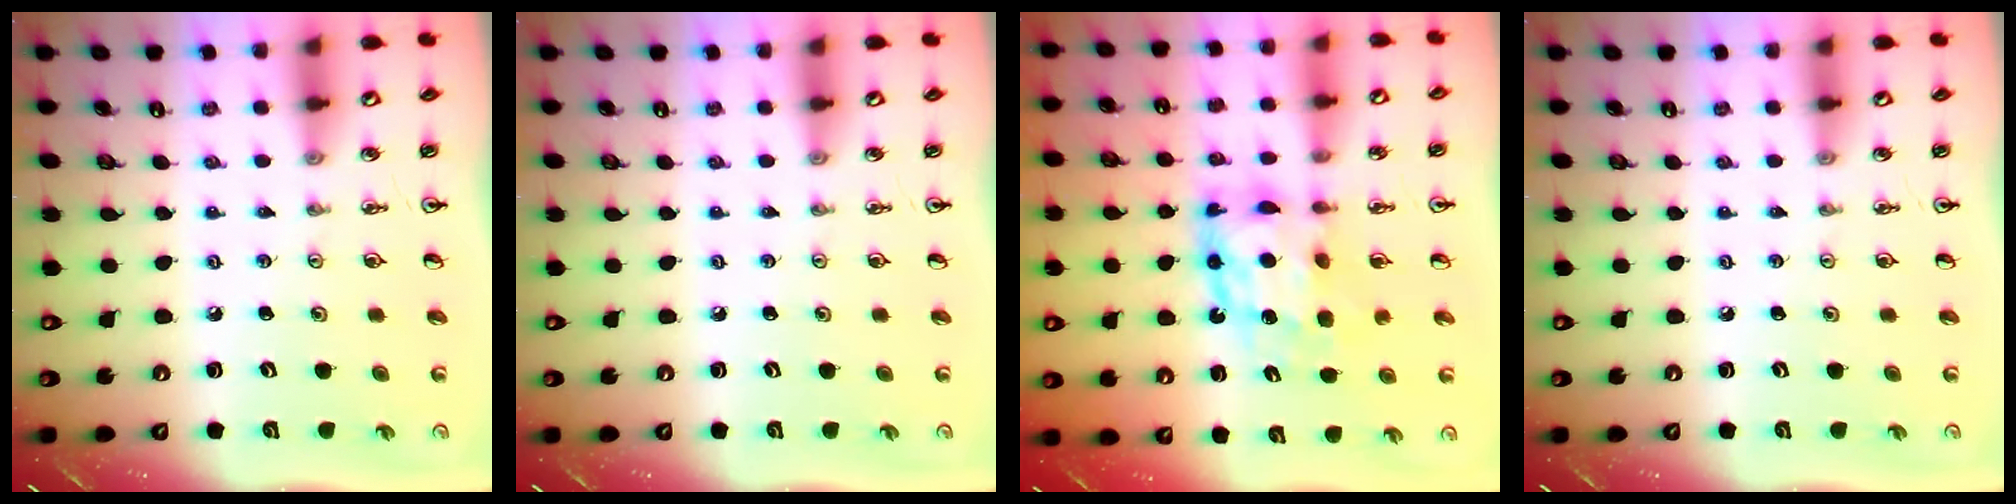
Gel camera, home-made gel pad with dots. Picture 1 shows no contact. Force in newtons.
{"total": 0.0}
{"total": 10.5, "press": 10.5, "slide": 1.0}
{"total": 0.0}